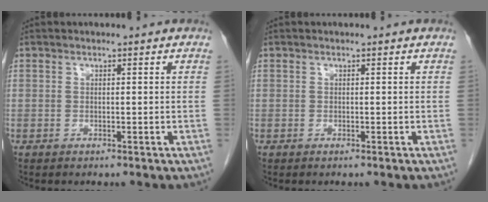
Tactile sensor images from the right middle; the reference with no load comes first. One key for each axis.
{"total": 0.0}